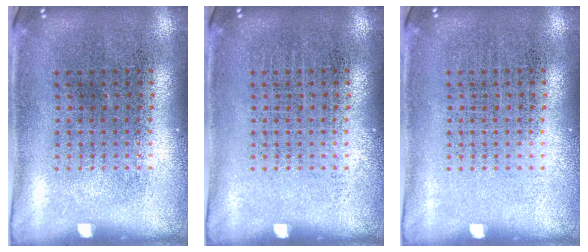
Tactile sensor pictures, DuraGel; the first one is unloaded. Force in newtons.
{"total": 0.0}
{"total": 0.0}